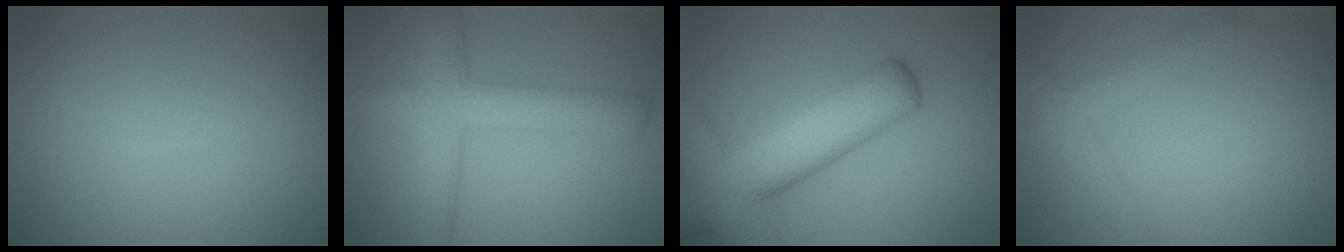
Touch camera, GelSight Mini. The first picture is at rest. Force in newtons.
{"total": 5.3, "press": 5.3, "slide": 0.2}
{"total": 11.0, "press": 11.0, "slide": 0.6}
{"total": 3.3, "press": 3.3, "slide": 0.1}